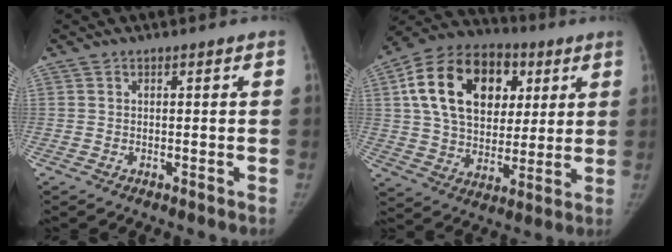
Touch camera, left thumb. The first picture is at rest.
{"total": 23.0, "force": [6.8, 16.1, 14.9], "torque": [-0.241, 0.005, 0.110]}